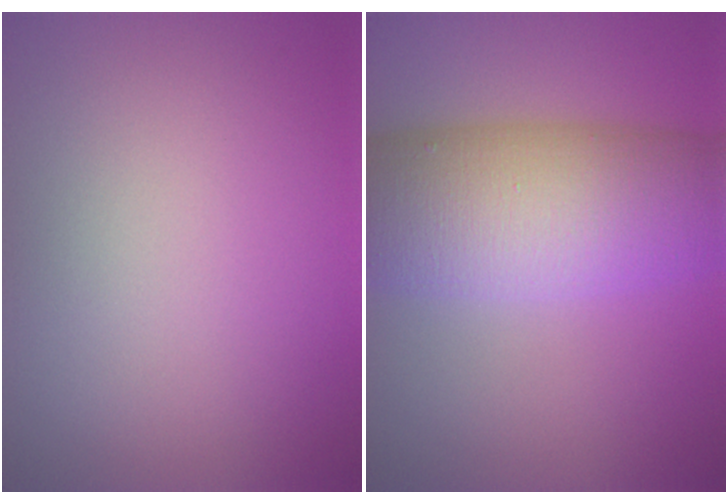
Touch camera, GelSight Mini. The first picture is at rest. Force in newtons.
{"total": 12.4, "press": 12.4, "slide": 0.4}